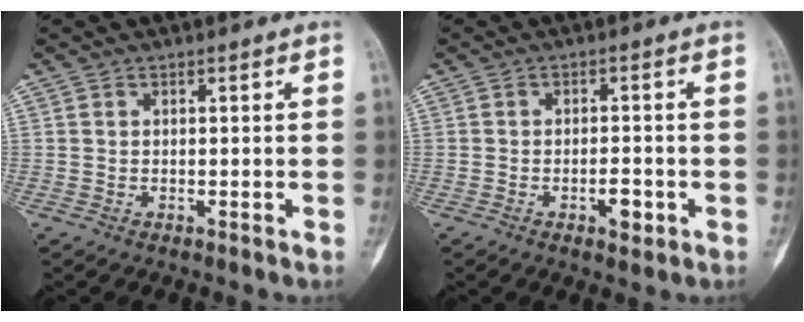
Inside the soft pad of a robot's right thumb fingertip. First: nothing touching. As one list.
[{"total": 3.4, "force": [-1.4, 1.6, 2.6], "torque": [-0.031, 0.006, -0.019]}]